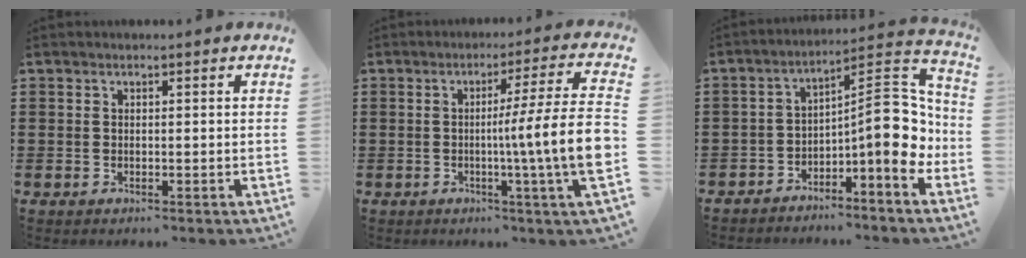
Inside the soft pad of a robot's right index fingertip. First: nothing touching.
{"total": 11.5, "force": [-1.1, -0.6, 11.5], "torque": [-0.179, -0.021, -0.029]}
{"total": 12.7, "force": [-2.3, 4.1, 11.8], "torque": [-0.151, -0.017, -0.045]}